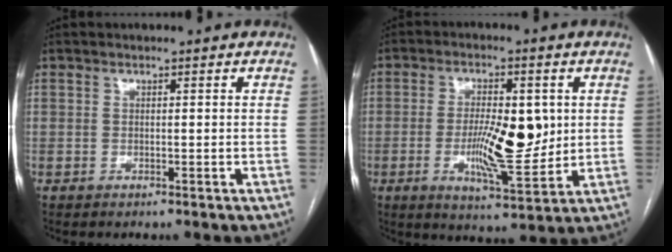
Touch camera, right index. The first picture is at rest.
{"total": 11.1, "force": [-0.2, 3.2, 10.6], "torque": [-0.182, -0.004, 0.000]}